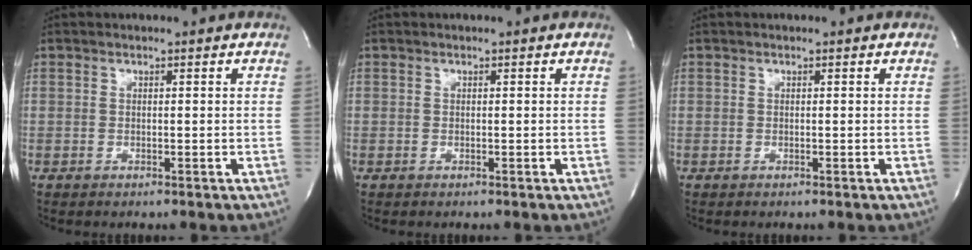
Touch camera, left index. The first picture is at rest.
{"total": 0.0}
{"total": 0.0}